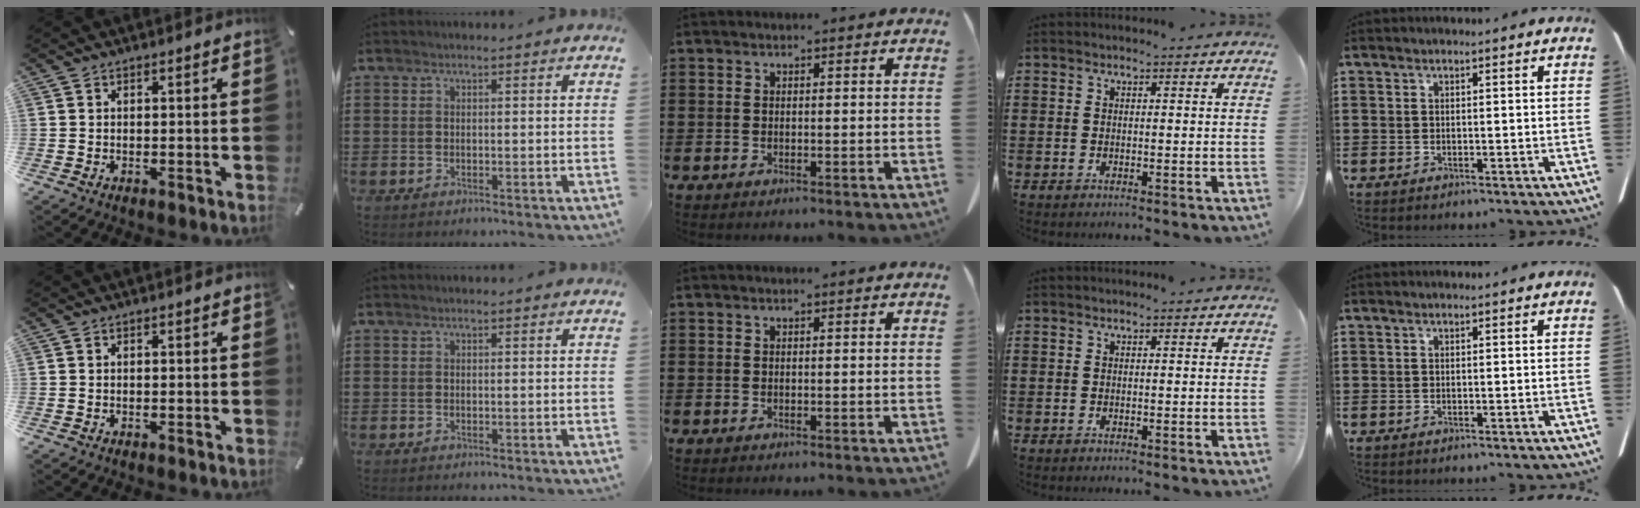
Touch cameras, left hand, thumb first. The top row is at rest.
{}